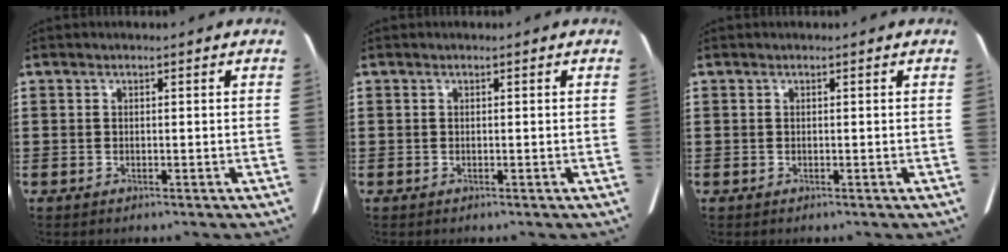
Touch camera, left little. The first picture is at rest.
{"total": 0.0}
{"total": 0.0}